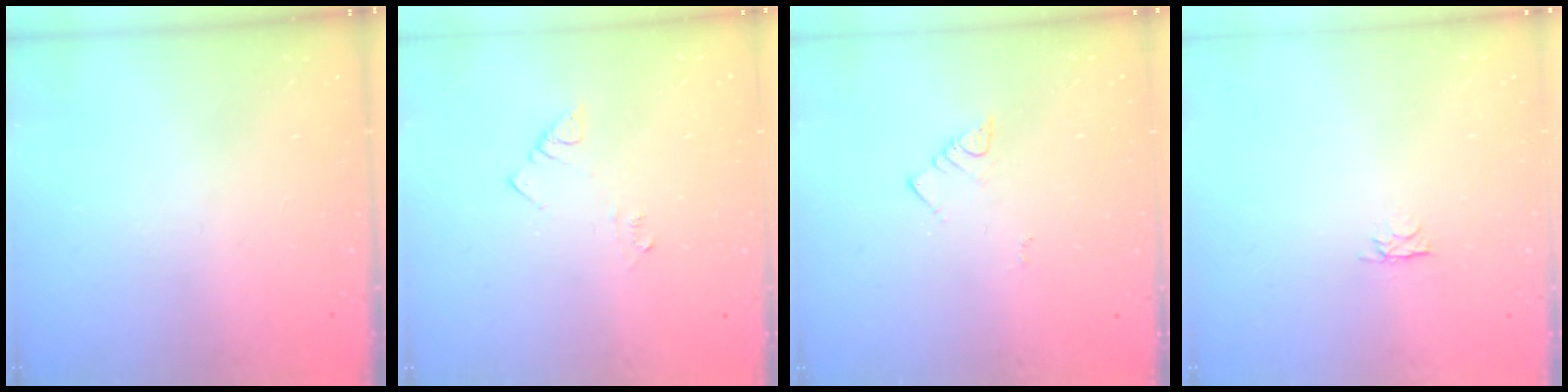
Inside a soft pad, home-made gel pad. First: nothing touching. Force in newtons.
{"total": 4.1, "press": 4.1, "slide": 0.4}
{"total": 3.1, "press": 3.1, "slide": 0.5}
{"total": 2.8, "press": 2.7, "slide": 0.4}